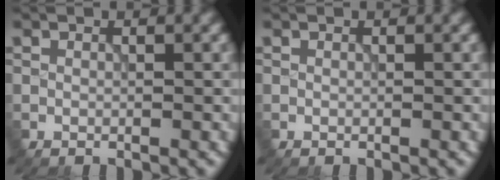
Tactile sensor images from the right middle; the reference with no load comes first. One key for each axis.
{"total": 0.0}